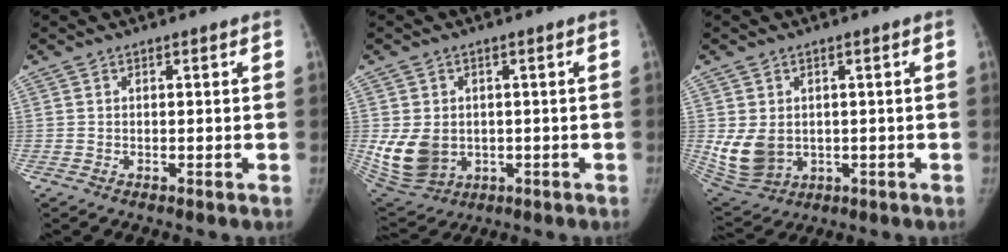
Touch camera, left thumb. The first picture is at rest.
{"total": 10.5, "force": [-0.6, 8.3, 6.3], "torque": [-0.111, -0.008, 0.013]}
{"total": 8.8, "force": [0.0, 6.9, 5.5], "torque": [-0.100, -0.013, 0.023]}